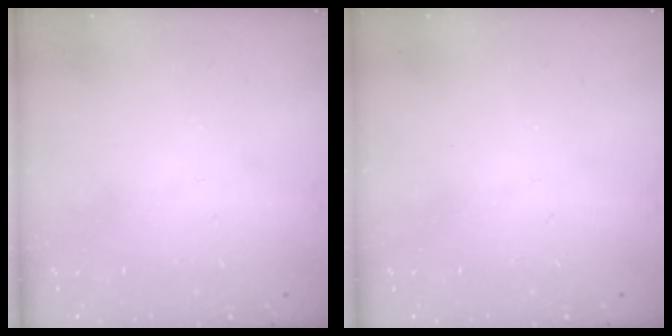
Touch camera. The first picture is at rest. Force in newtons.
{"total": 0.0}